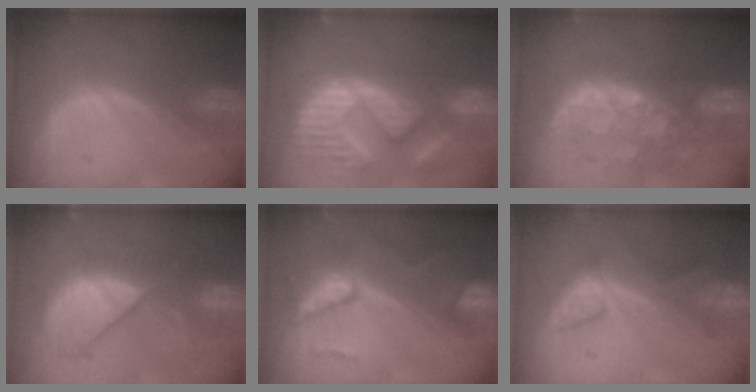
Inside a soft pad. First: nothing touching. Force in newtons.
{"total": 14.9, "press": 12.3, "slide": 8.5}
{"total": 11.1, "press": 9.7, "slide": 5.4}
{"total": 10.5, "press": 9.7, "slide": 3.8}
{"total": 7.4, "press": 6.6, "slide": 3.5}
{"total": 4.7, "press": 4.6, "slide": 1.2}